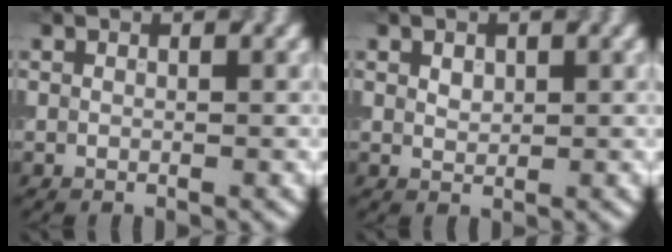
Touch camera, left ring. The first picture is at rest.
{"total": 1.2, "force": [0.5, 0.8, 0.9], "torque": [-0.015, 0.007, 0.012]}